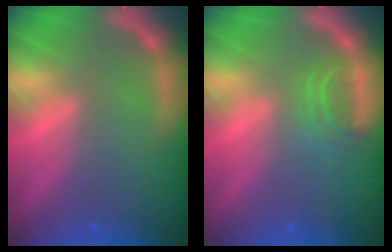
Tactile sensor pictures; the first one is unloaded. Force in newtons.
{"total": 2.5}